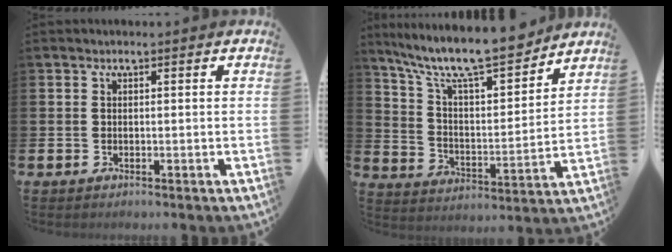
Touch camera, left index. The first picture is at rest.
{"total": 11.6, "force": [10.2, 2.1, 5.1], "torque": [-0.126, -0.069, 0.173]}